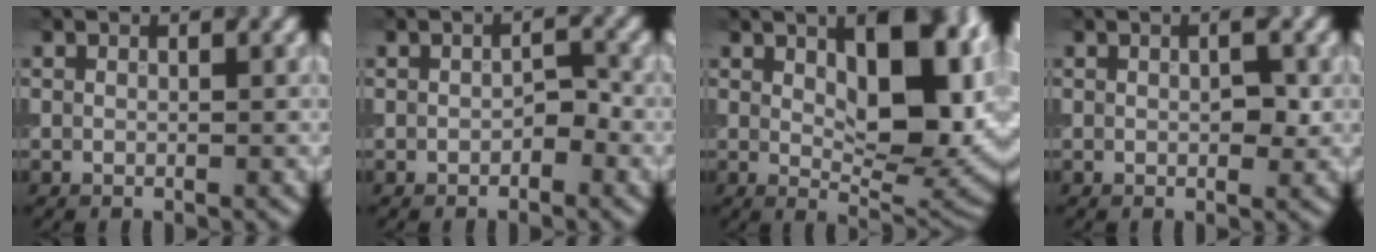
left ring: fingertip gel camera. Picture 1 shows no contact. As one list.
[{"total": 1.5, "force": [-0.6, 0.8, 1.1], "torque": [-0.018, 0.003, -0.009]}, {"total": 12.0, "force": [2.5, 5.3, 10.4], "torque": [-0.141, 0.000, 0.044]}, {"total": 1.7, "force": [0.2, 0.6, 1.5], "torque": [-0.021, 0.000, 0.002]}]